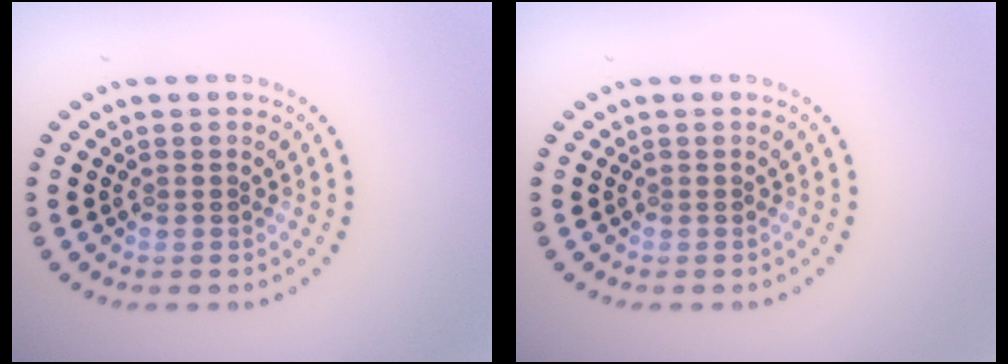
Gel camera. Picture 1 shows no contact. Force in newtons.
{"total": 0.0}